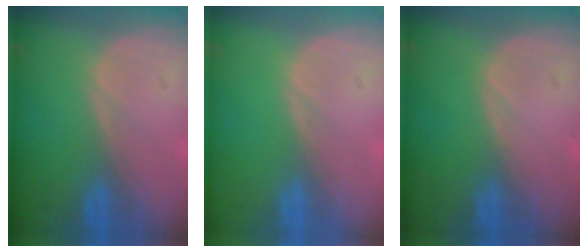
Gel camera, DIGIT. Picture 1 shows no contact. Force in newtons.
{"total": 0.0}
{"total": 0.0}